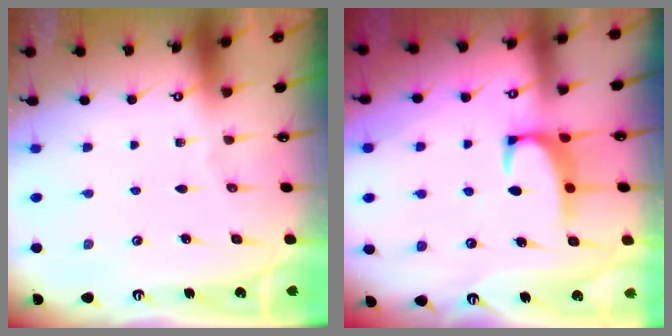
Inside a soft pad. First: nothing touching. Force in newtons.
{"total": 2.5, "press": 2.4, "slide": 0.8}